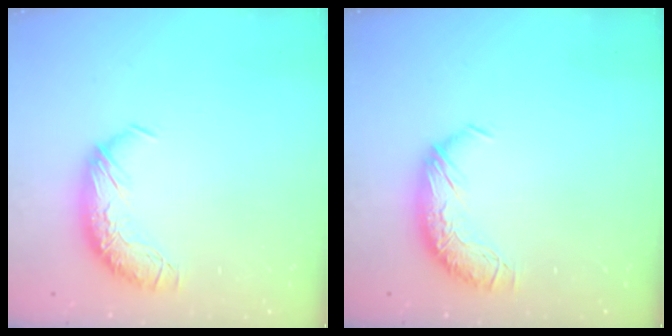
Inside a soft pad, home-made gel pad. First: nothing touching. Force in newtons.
{"total": 0.0}